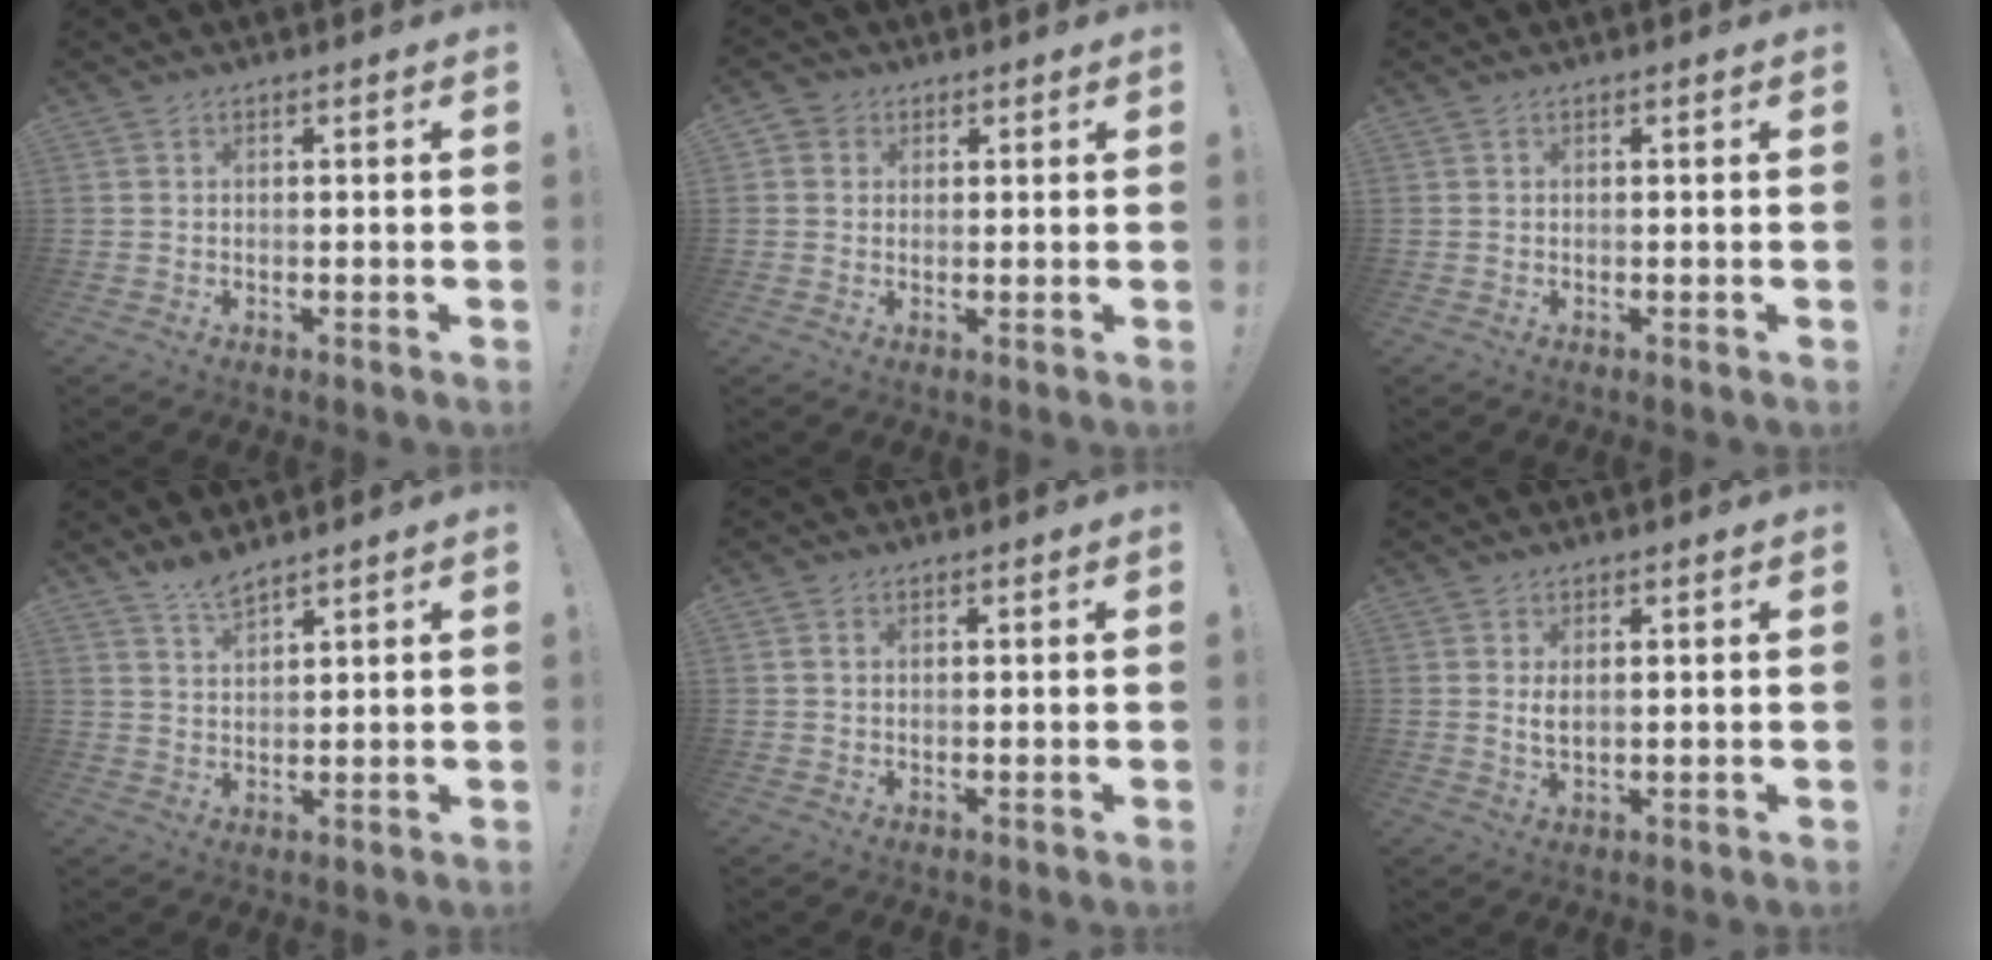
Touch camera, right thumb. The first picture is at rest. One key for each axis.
{"total": 3.1, "fx": 1.0, "fy": 2.9, "fz": 0.7, "tx": -0.013, "ty": 0.002, "tz": 0.020}
{"total": 0.0}
{"total": 4.5, "fx": 4.1, "fy": 0.5, "fz": 1.9, "tx": -0.031, "ty": -0.028, "tz": 0.072}
{"total": 1.3, "fx": 0.6, "fy": 0.9, "fz": 0.6, "tx": -0.009, "ty": 0.001, "tz": 0.010}
{"total": 2.9, "fx": 1.2, "fy": 1.2, "fz": 2.4, "tx": -0.027, "ty": -0.010, "tz": 0.017}